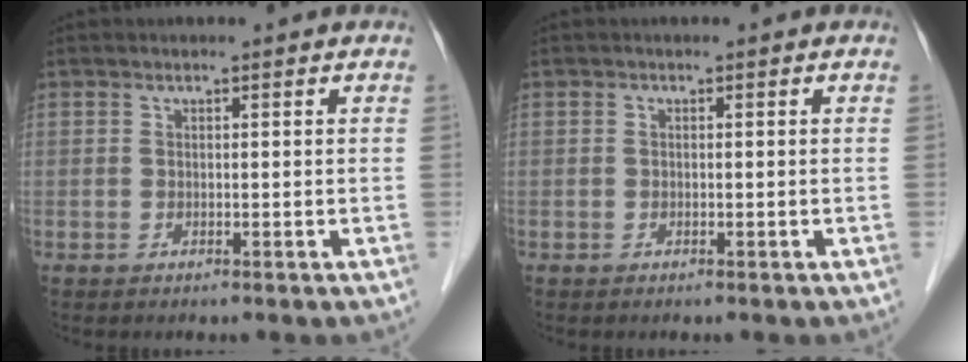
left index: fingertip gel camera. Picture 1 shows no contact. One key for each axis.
{"total": 0.0}